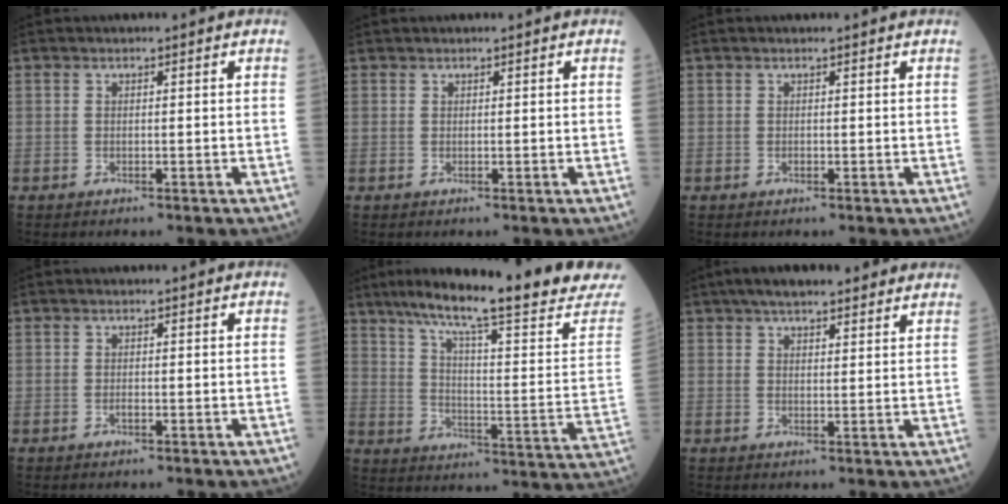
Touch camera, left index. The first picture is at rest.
{"total": 0.0}
{"total": 0.0}
{"total": 0.0}
{"total": 23.1, "force": [18.6, 0.0, 13.6], "torque": [-0.204, -0.037, 0.255]}
{"total": 10.5, "force": [8.6, 2.5, 5.5], "torque": [-0.070, 0.028, 0.119]}